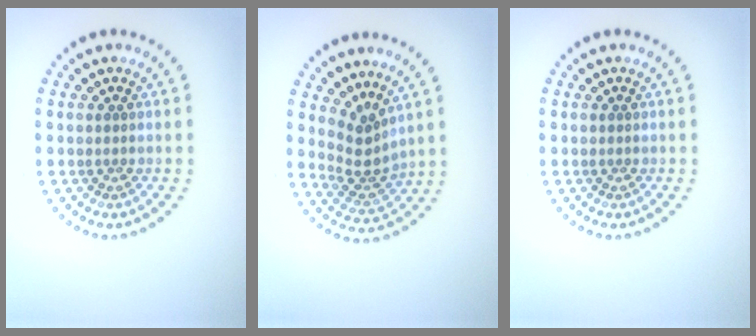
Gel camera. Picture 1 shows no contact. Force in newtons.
{"total": 3.0, "press": 2.0, "slide": 2.2}
{"total": 0.0}